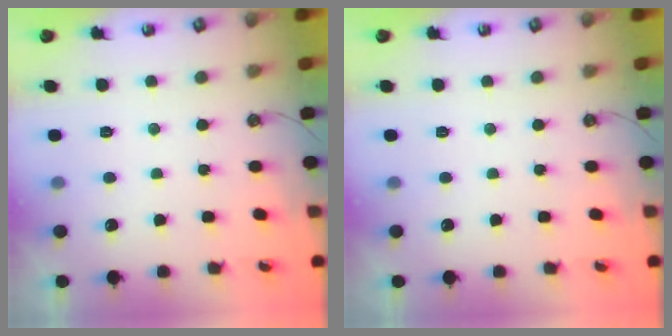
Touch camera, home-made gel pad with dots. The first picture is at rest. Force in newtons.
{"total": 0.0}